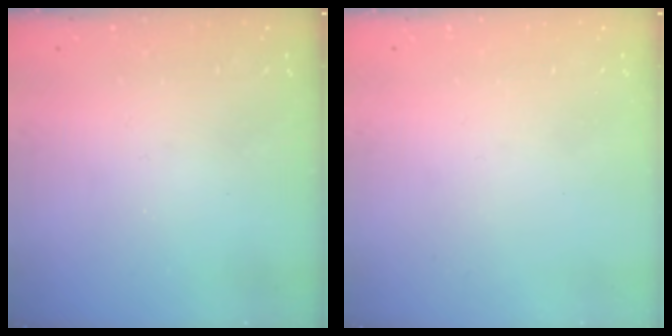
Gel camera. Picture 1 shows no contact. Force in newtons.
{"total": 0.0}